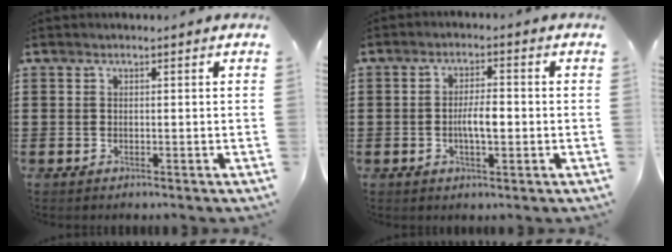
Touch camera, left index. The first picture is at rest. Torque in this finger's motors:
{"motor_torque": [0.23, 0.08, 0.20, 0.06]}